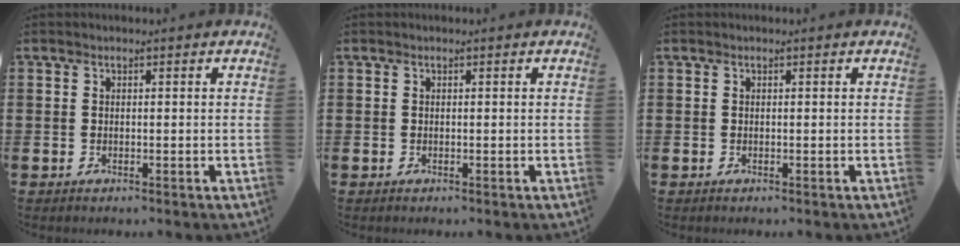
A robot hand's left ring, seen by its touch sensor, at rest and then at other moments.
{"total": 0.0}
{"total": 0.0}